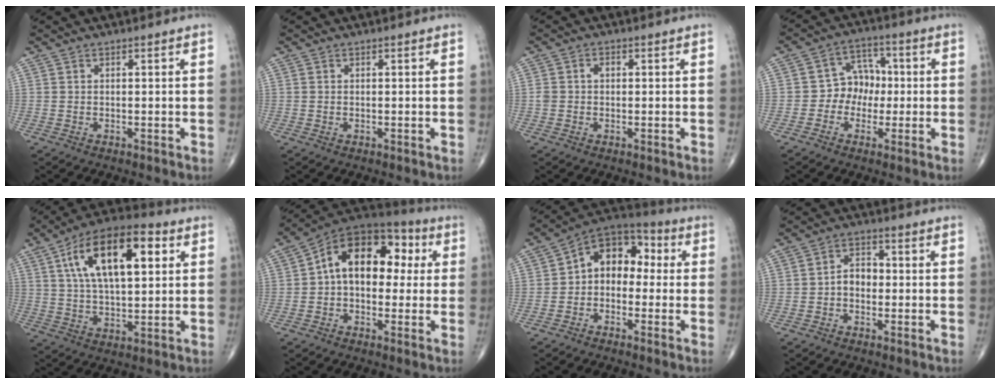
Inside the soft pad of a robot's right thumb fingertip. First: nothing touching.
{"total": 0.0}
{"total": 2.0, "force": [0.2, 1.5, 1.3], "torque": [-0.022, 0.010, 0.005]}
{"total": 6.7, "force": [-0.8, 5.7, 3.5], "torque": [-0.016, 0.023, -0.027]}
{"total": 18.6, "force": [5.8, 8.4, 15.6], "torque": [-0.249, 0.008, 0.091]}
{"total": 16.5, "force": [2.2, 10.6, 12.4], "torque": [-0.148, 0.046, 0.022]}
{"total": 10.9, "force": [0.1, 7.8, 7.6], "torque": [-0.075, 0.043, -0.022]}
{"total": 4.6, "force": [-0.8, 3.3, 3.2], "torque": [-0.038, 0.022, -0.023]}